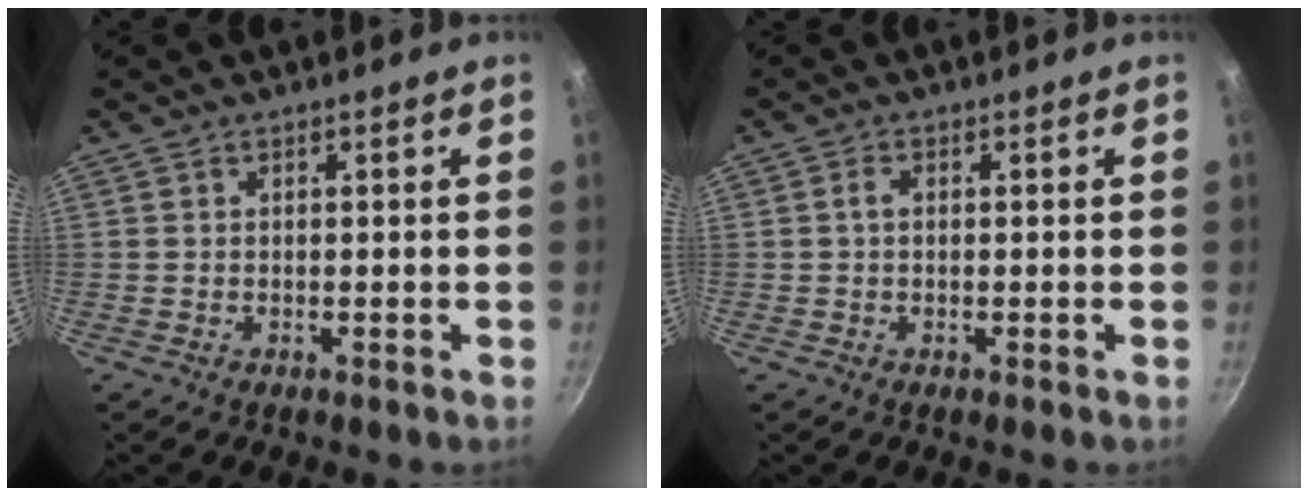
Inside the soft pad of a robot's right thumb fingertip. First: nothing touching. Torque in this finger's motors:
{"motor_torque": [-0.02, 0.24, 0.35, 0.09, 0.02]}